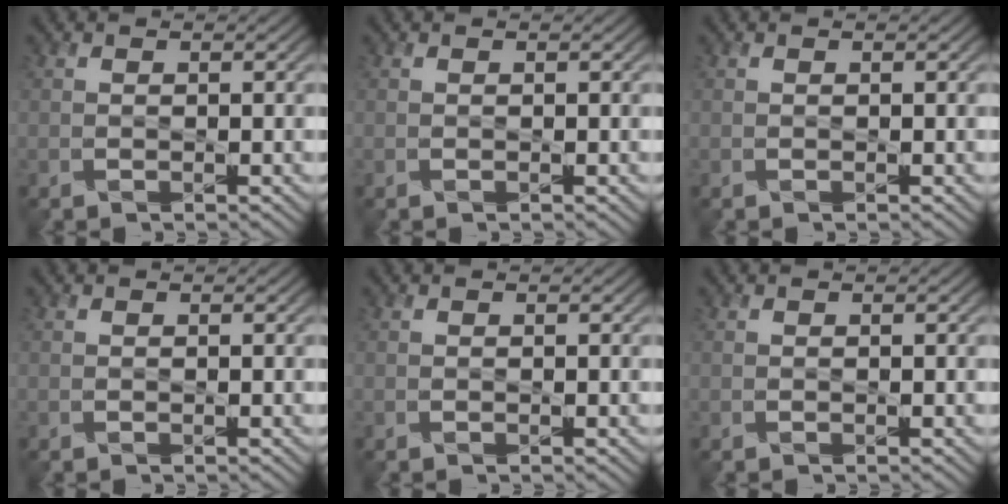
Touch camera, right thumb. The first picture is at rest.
{"total": 0.0}
{"total": 0.0}
{"total": 0.0}
{"total": 0.0}
{"total": 0.0}